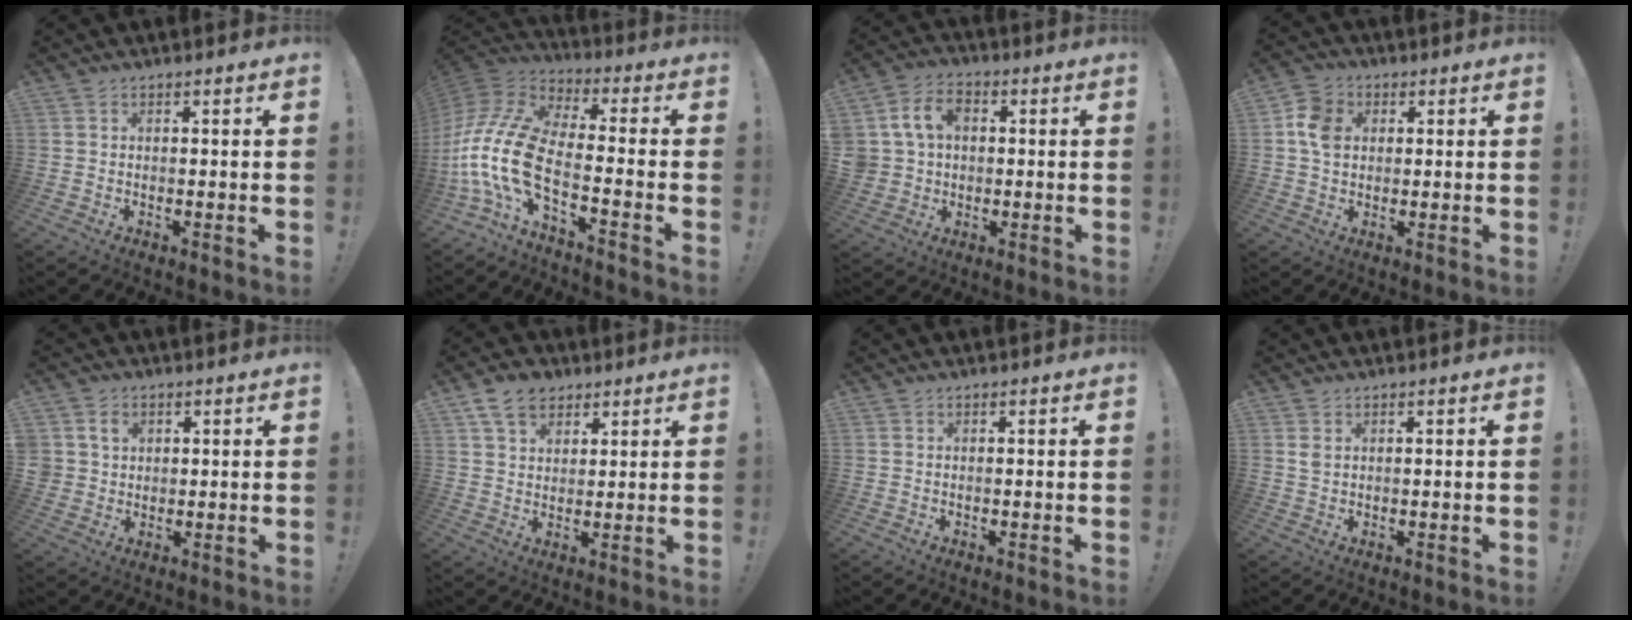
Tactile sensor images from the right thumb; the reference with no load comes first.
{"total": 16.4, "force": [-3.7, 8.1, 13.8], "torque": [-0.308, 0.006, -0.064]}
{"total": 10.8, "force": [2.8, 8.5, 6.1], "torque": [-0.105, 0.008, 0.058]}
{"total": 8.2, "force": [1.4, 6.6, 4.7], "torque": [-0.072, 0.008, 0.028]}
{"total": 4.9, "force": [1.7, 4.2, 1.8], "torque": [-0.034, 0.004, 0.035]}
{"total": 8.8, "force": [5.3, 5.9, 3.7], "torque": [-0.061, -0.019, 0.105]}
{"total": 0.0}
{"total": 1.7, "force": [0.8, 1.0, 1.1], "torque": [-0.017, 0.000, 0.014]}